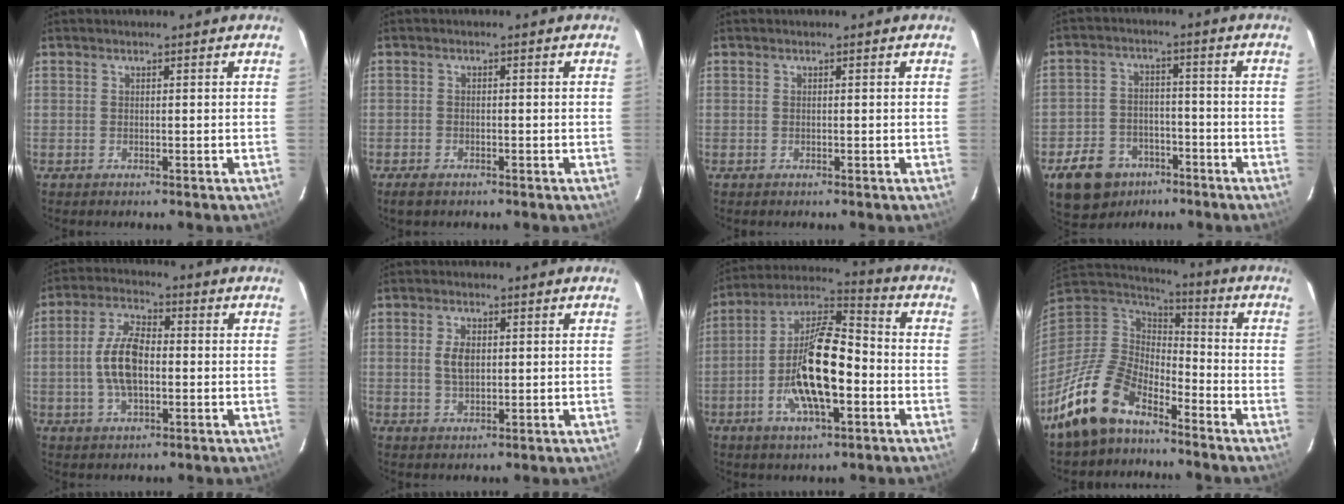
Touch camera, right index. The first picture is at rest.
{"total": 2.5, "force": [-1.8, 1.4, 1.0], "torque": [-0.029, -0.002, -0.032]}
{"total": 0.0}
{"total": 12.1, "force": [-7.4, 8.5, 4.5], "torque": [-0.121, 0.016, -0.100]}
{"total": 9.2, "force": [-1.0, 4.5, 8.0], "torque": [-0.161, 0.011, -0.017]}
{"total": 4.1, "force": [0.5, 2.5, 3.2], "torque": [-0.061, 0.004, 0.011]}
{"total": 16.8, "force": [-4.4, 6.0, 15.0], "torque": [-0.296, 0.003, -0.089]}
{"total": 16.1, "force": [-11.0, 8.1, 8.6], "torque": [-0.195, -0.005, -0.204]}